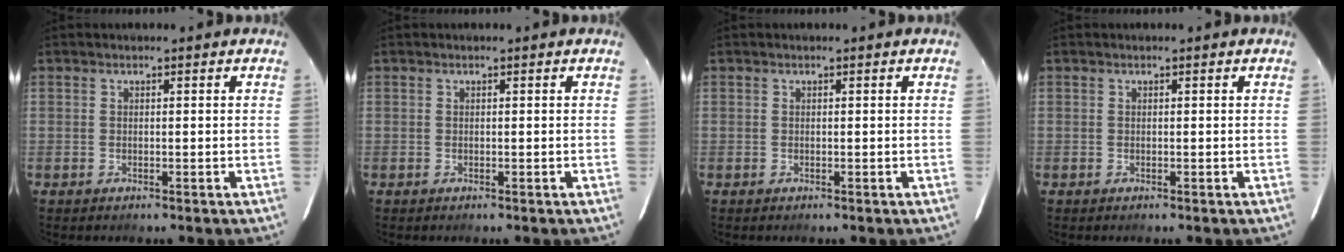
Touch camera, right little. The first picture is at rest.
{"total": 0.0}
{"total": 0.0}
{"total": 0.0}